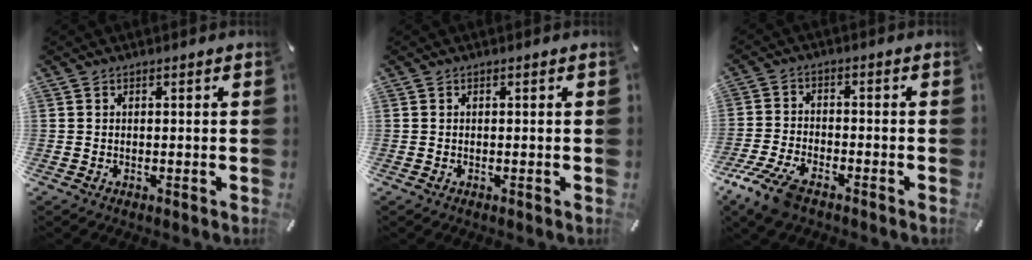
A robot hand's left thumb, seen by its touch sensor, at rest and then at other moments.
{"total": 0.0}
{"total": 8.6, "force": [-5.9, 3.6, 5.1], "torque": [-0.124, 0.012, -0.116]}